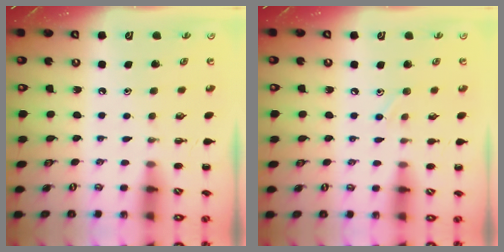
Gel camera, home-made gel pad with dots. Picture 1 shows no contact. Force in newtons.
{"total": 5.2, "press": 5.0, "slide": 1.6}